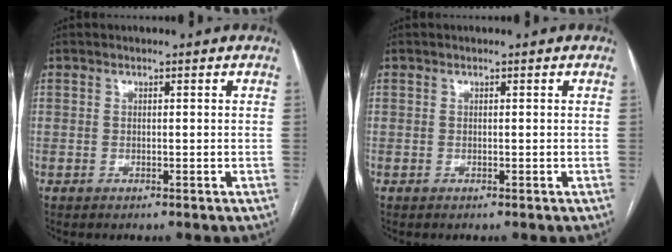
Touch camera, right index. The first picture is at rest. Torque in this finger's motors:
{"motor_torque": [0.00, 0.00, 0.00, 0.00]}